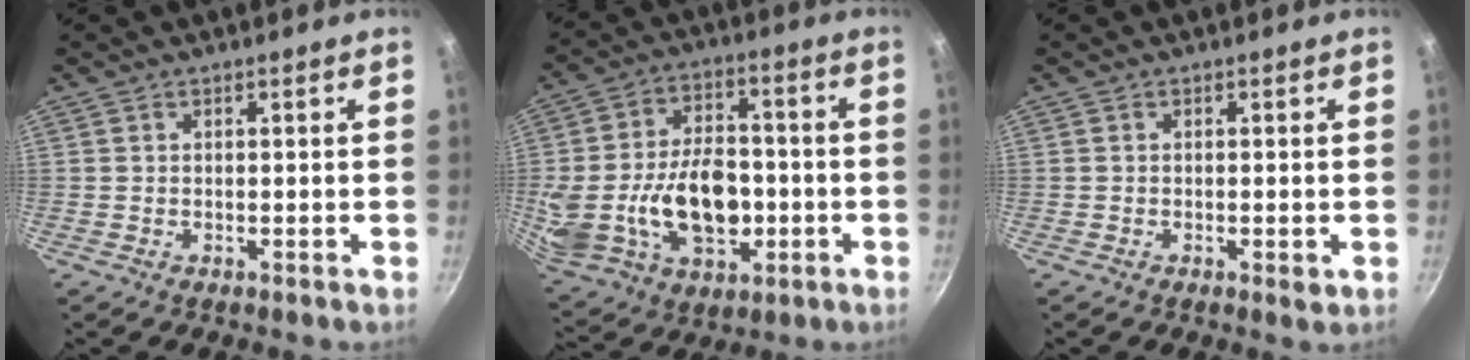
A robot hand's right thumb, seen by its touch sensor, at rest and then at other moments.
{"total": 23.2, "force": [-2.9, 15.5, 16.9], "torque": [-0.315, 0.020, -0.033]}
{"total": 1.6, "force": [-0.5, 0.5, 1.4], "torque": [-0.025, -0.003, -0.008]}